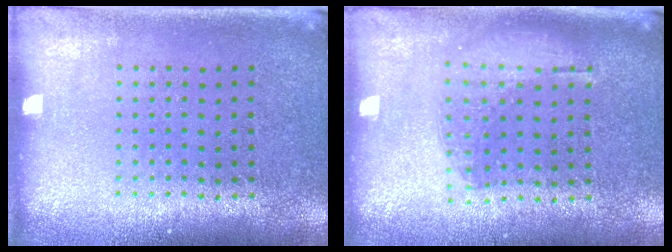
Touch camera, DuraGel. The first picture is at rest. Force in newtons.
{"total": 1.1, "press": 1.0, "slide": 0.4}